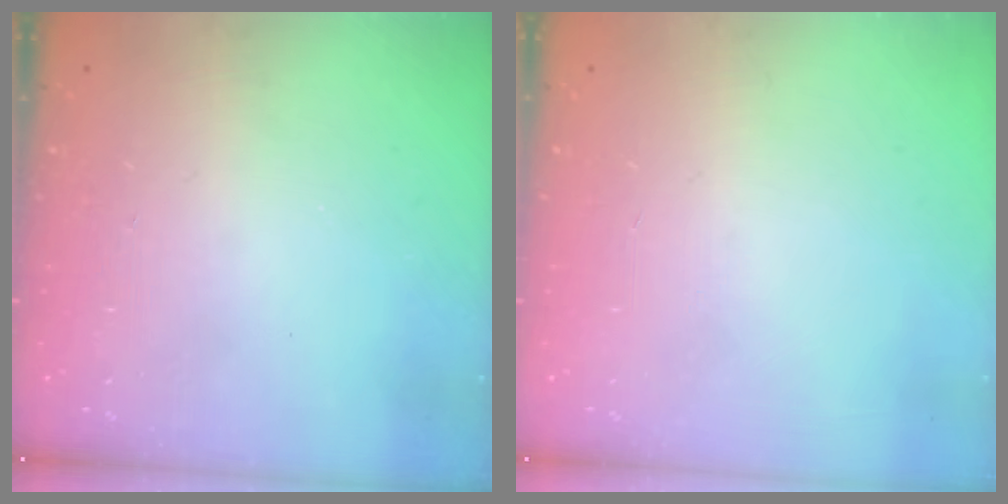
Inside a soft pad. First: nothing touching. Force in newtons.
{"total": 0.0}